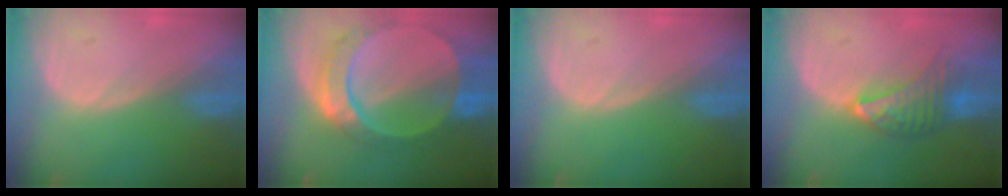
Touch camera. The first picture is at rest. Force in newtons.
{"total": 10.1, "press": 8.6, "slide": 5.4}
{"total": 0.0}
{"total": 6.8, "press": 6.4, "slide": 2.3}